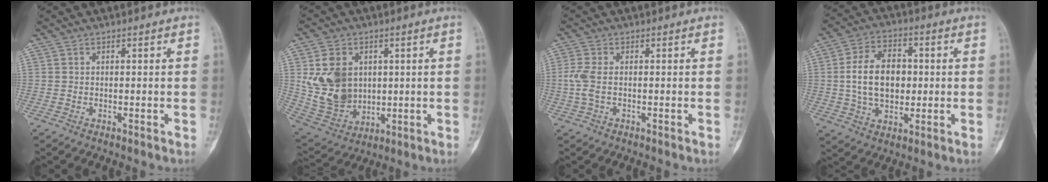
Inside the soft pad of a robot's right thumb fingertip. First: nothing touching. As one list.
[{"total": 13.6, "force": [2.7, 10.6, 8.1], "torque": [-0.128, -0.014, 0.071]}, {"total": 3.9, "force": [-0.3, 2.0, 3.4], "torque": [-0.100, 0.000, -0.009]}, {"total": 12.6, "force": [0.5, 8.4, 9.4], "torque": [-0.144, 0.010, 0.011]}]